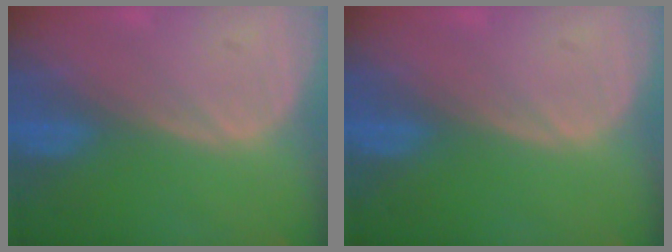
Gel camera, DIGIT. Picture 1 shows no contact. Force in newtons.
{"total": 0.0}